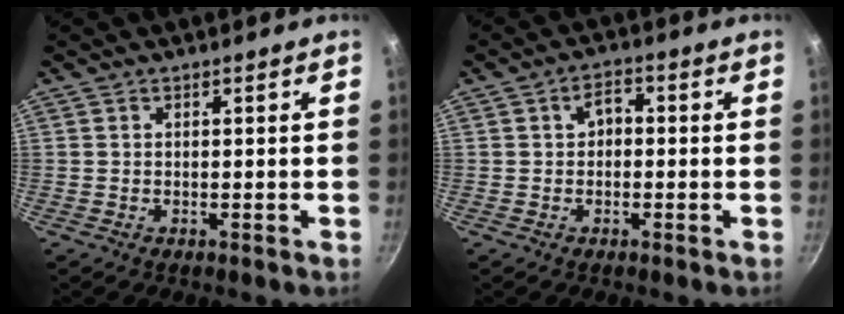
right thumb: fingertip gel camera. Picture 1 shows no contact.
{"total": 3.4, "force": [0.1, 2.4, 2.4], "torque": [-0.022, 0.012, -0.003]}